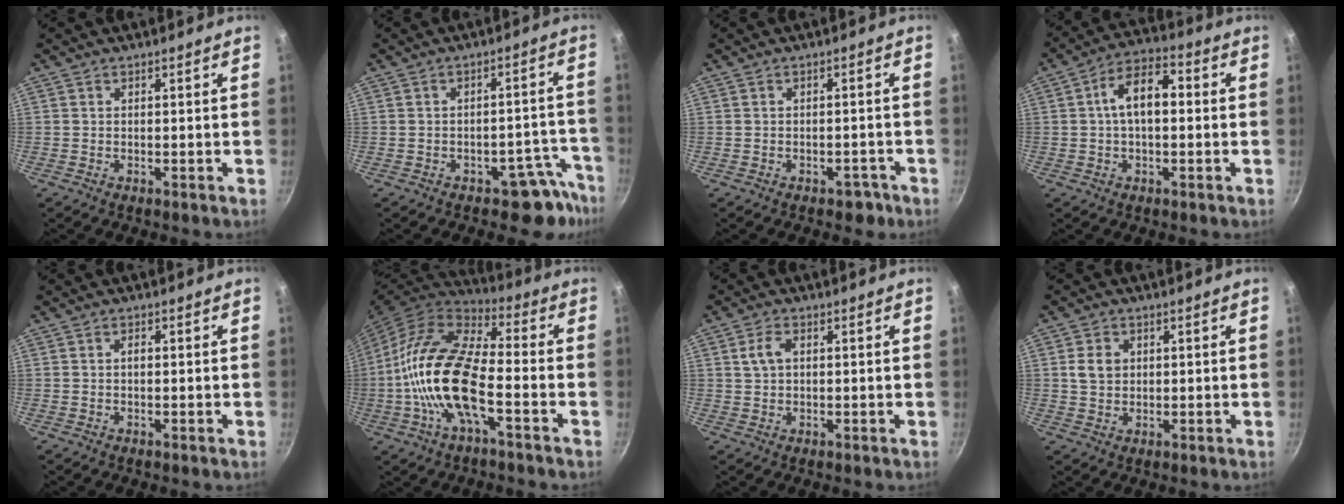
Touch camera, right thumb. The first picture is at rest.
{"total": 6.7, "force": [-5.1, 3.4, 2.7], "torque": [-0.003, 0.065, -0.064]}
{"total": 2.5, "force": [-1.7, 1.6, 1.0], "torque": [-0.001, 0.015, -0.018]}
{"total": 9.3, "force": [0.8, 5.1, 7.7], "torque": [-0.127, 0.030, 0.004]}
{"total": 1.0, "force": [0.0, 0.6, 0.8], "torque": [-0.007, 0.003, -0.002]}
{"total": 18.7, "force": [-4.3, 7.6, 16.5], "torque": [-0.336, 0.036, -0.083]}
{"total": 3.5, "force": [0.8, 2.3, 2.6], "torque": [-0.052, 0.006, 0.016]}
{"total": 4.3, "force": [0.8, 3.5, 2.3], "torque": [-0.030, -0.001, 0.017]}